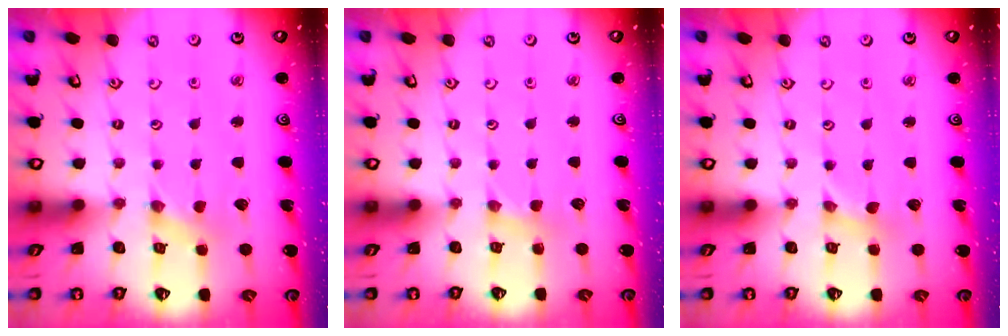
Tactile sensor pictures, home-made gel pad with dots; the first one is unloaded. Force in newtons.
{"total": 2.8, "press": 2.8, "slide": 0.3}
{"total": 0.8, "press": 0.8, "slide": 0.2}